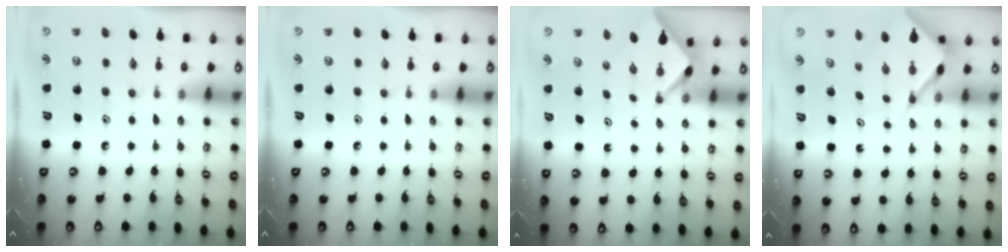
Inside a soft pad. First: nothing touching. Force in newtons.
{"total": 0.0}
{"total": 2.6, "press": 2.6, "slide": 0.4}
{"total": 6.3, "press": 6.2, "slide": 0.6}